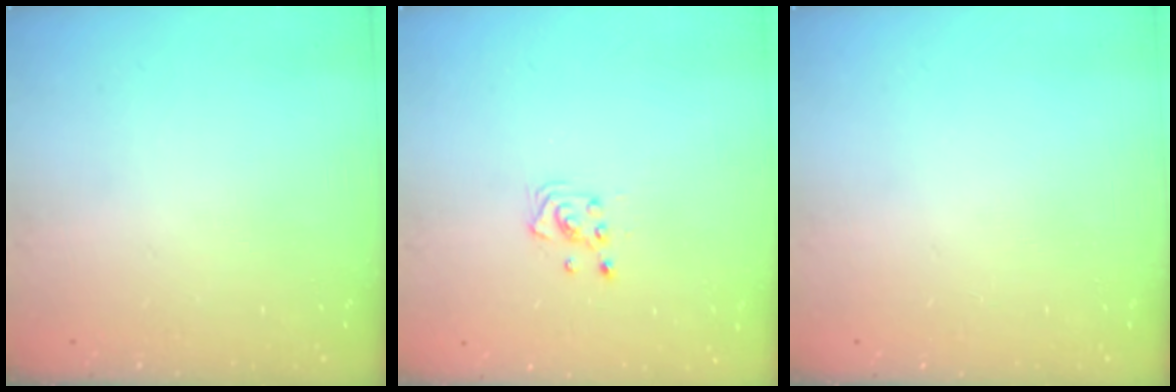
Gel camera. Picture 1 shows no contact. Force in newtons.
{"total": 3.1, "press": 3.1, "slide": 0.3}
{"total": 0.0}